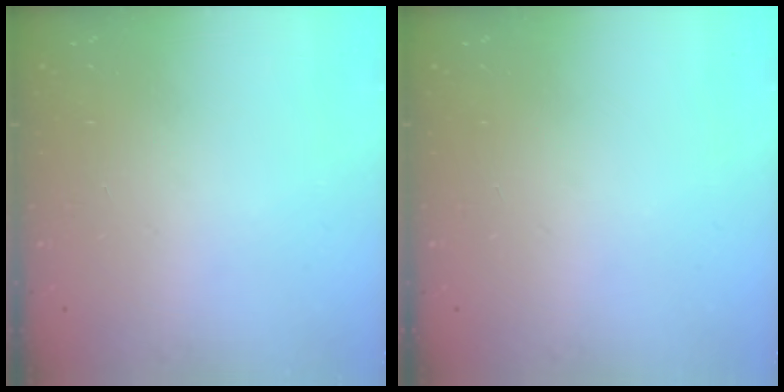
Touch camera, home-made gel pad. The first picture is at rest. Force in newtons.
{"total": 0.0}